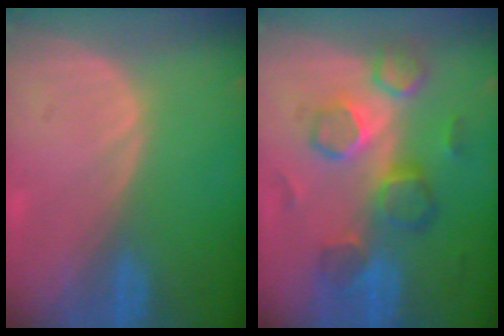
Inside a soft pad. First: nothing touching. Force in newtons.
{"total": 8.7, "press": 8.4, "slide": 2.2}